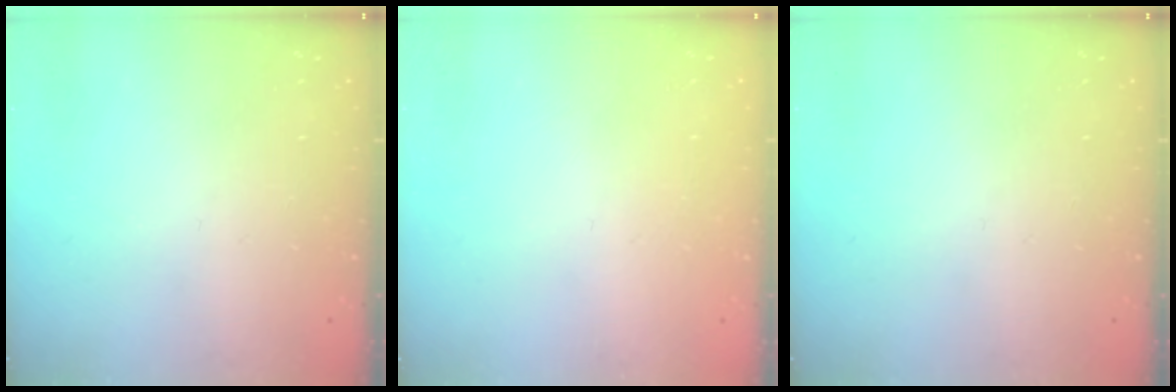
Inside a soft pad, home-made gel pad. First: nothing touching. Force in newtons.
{"total": 0.9, "press": 0.9, "slide": 0.1}
{"total": 0.0}